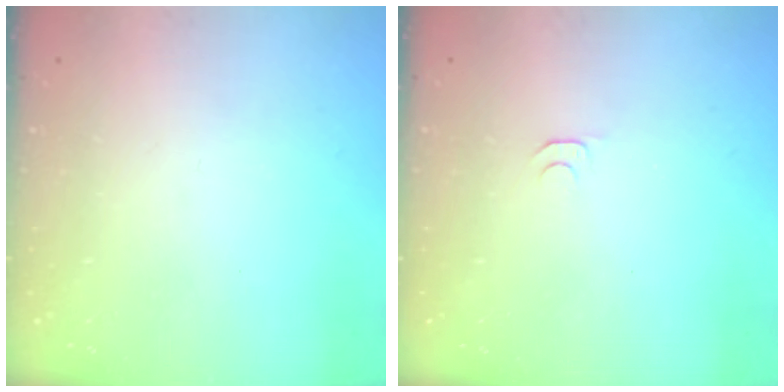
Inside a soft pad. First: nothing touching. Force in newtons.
{"total": 3.5, "press": 3.4, "slide": 0.4}